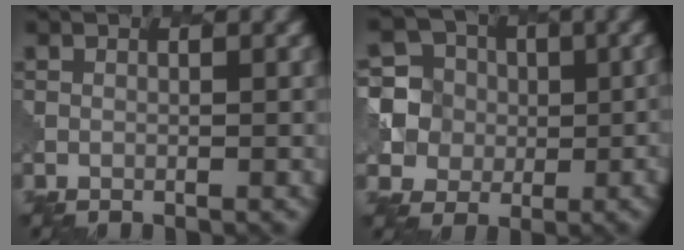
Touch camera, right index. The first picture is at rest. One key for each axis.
{"total": 9.9, "fx": 0.9, "fy": 9.5, "fz": 2.6, "tx": -0.076, "ty": 0.026, "tz": 0.009}